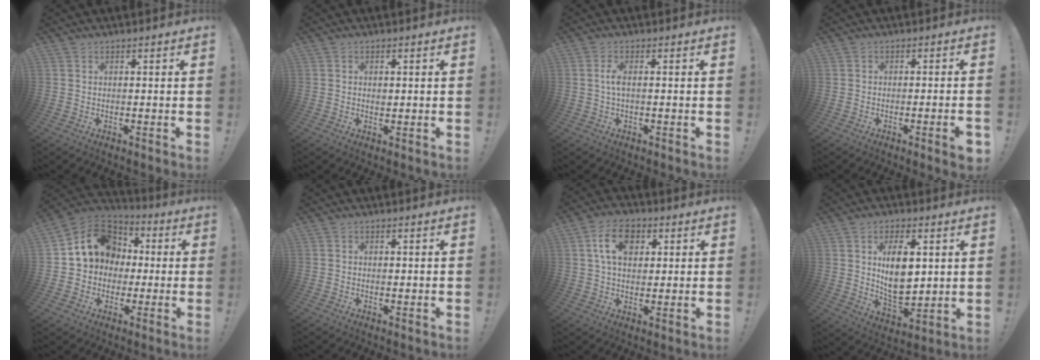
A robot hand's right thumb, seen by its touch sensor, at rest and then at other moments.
{"total": 0.9, "force": [0.5, 0.5, 0.6], "torque": [-0.004, -0.002, 0.007]}
{"total": 2.9, "force": [-0.1, 0.6, 2.8], "torque": [-0.062, 0.002, -0.007]}
{"total": 3.9, "force": [-1.6, 0.0, 3.6], "torque": [-0.051, -0.001, -0.021]}
{"total": 13.9, "force": [2.9, 11.9, 6.5], "torque": [-0.085, 0.002, 0.062]}
{"total": 0.5, "force": [0.4, 0.3, 0.2], "torque": [0.003, -0.003, 0.006]}
{"total": 10.5, "force": [4.1, 6.8, 7.0], "torque": [-0.104, 0.005, 0.074]}
{"total": 12.4, "force": [3.5, 6.9, 9.7], "torque": [-0.164, -0.022, 0.058]}